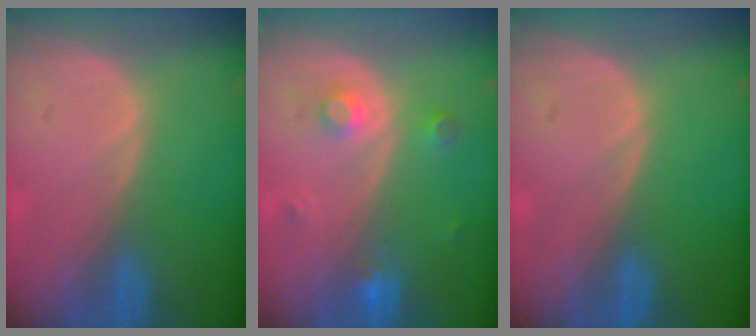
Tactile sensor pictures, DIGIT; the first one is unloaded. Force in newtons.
{"total": 3.2, "press": 2.9, "slide": 1.1}
{"total": 0.0}